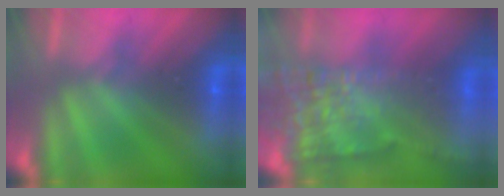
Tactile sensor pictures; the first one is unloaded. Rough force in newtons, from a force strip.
{"total": 6.7}